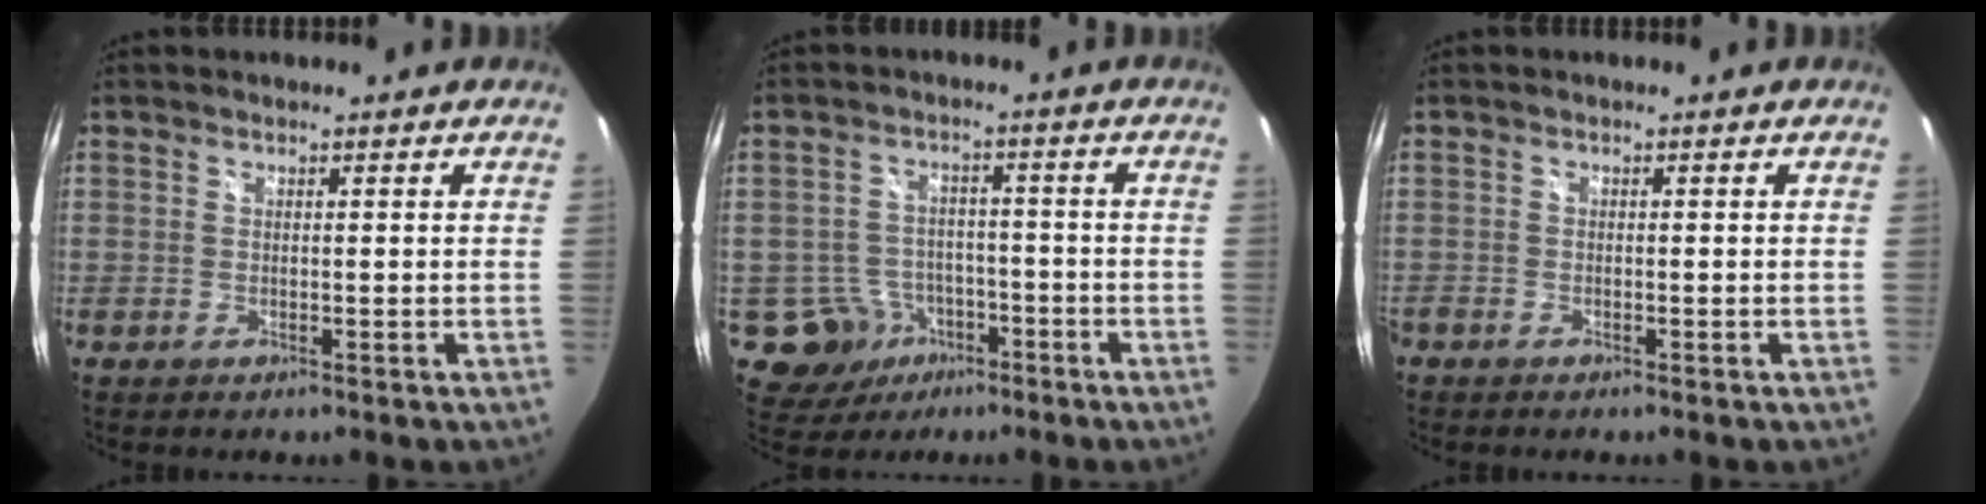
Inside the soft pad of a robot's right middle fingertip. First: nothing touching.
{"total": 8.2, "force": [-4.3, 6.8, 1.9], "torque": [-0.053, 0.014, -0.051]}
{"total": 0.8, "force": [-0.8, 0.3, 0.1], "torque": [-0.005, -0.003, -0.020]}